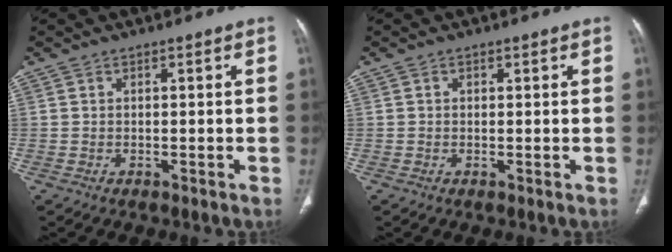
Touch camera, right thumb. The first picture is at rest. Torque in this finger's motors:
{"motor_torque": [-0.35, 0.14, -0.11, 0.15, 0.04]}